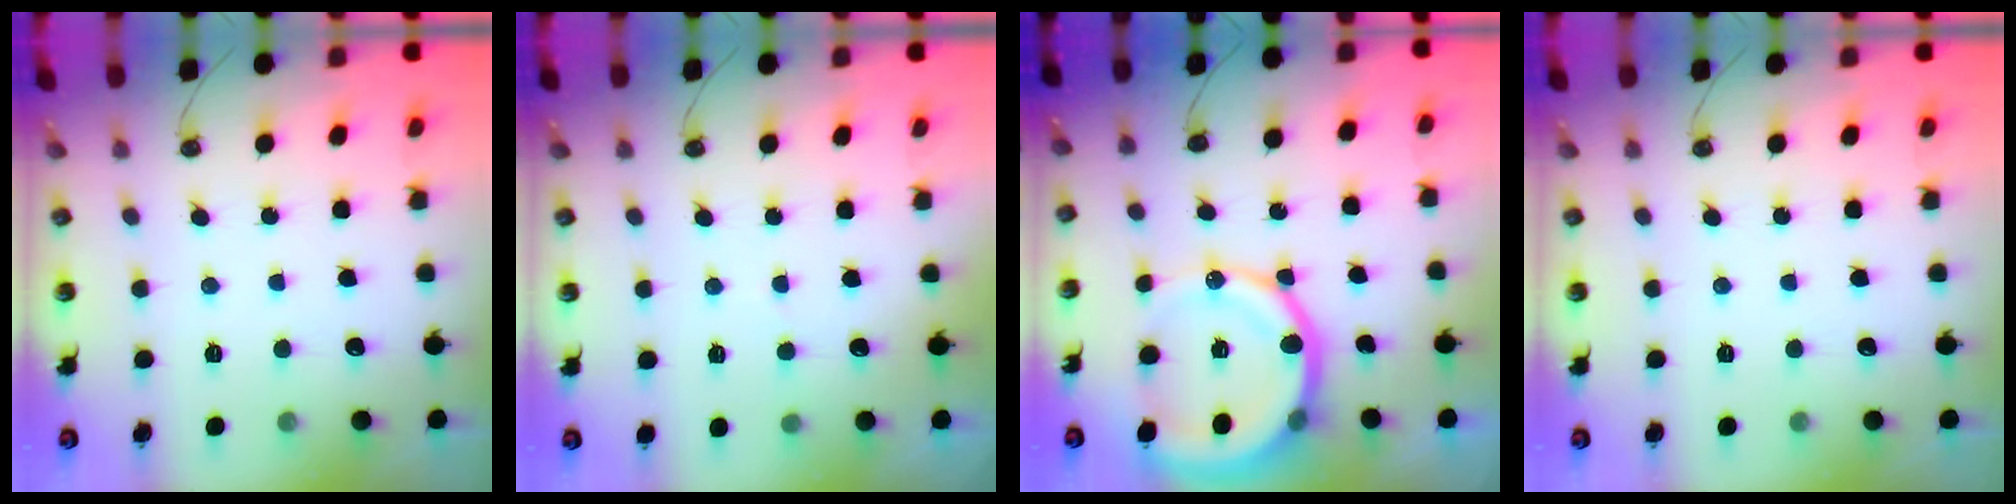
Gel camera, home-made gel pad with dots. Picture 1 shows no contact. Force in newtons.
{"total": 2.8, "press": 2.6, "slide": 1.1}
{"total": 17.5, "press": 17.3, "slide": 3.2}
{"total": 0.0}